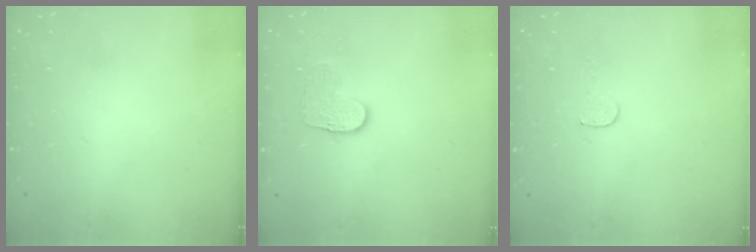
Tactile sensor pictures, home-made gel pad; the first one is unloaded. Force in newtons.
{"total": 5.5, "press": 5.5, "slide": 0.4}
{"total": 4.1, "press": 4.1, "slide": 0.3}